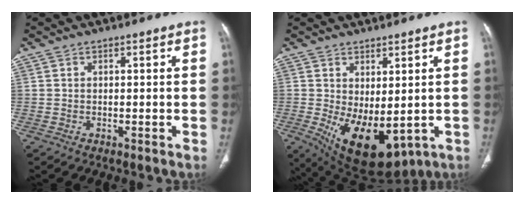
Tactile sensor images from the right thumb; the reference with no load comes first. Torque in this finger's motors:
{"motor_torque": [-0.42, 1.06, 0.93, 0.59, 0.37]}